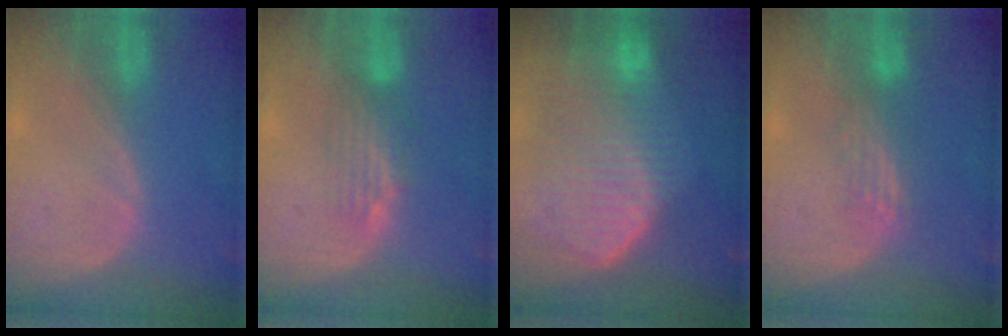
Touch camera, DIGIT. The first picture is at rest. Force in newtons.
{"total": 3.3, "press": 3.0, "slide": 1.3}
{"total": 10.8, "press": 9.5, "slide": 5.2}
{"total": 2.9, "press": 2.7, "slide": 1.1}